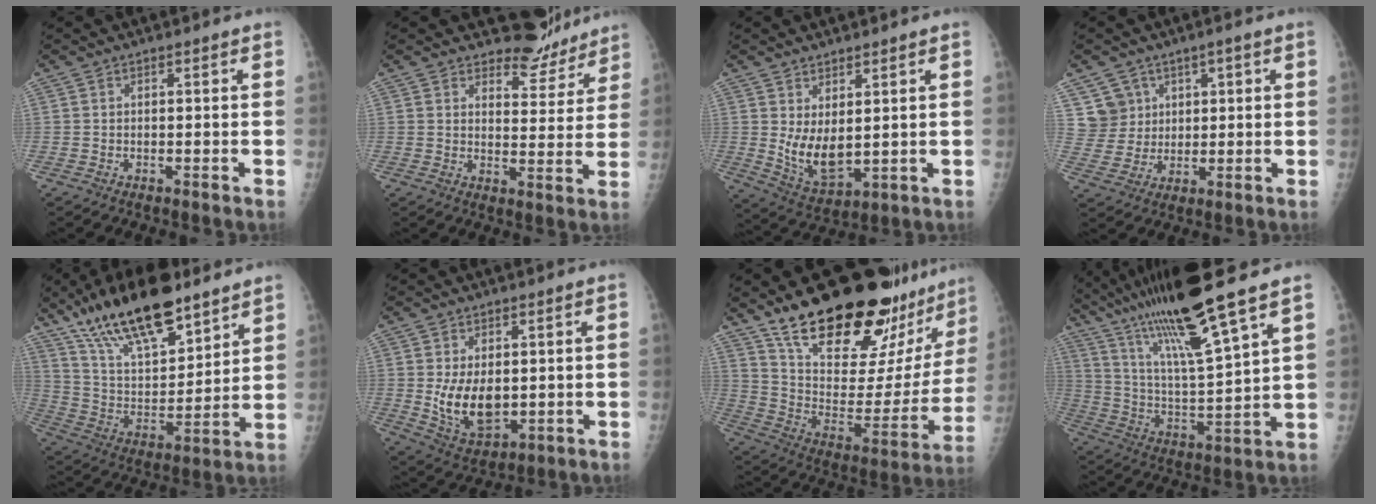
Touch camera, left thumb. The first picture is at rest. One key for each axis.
{"total": 7.7, "fx": 7.1, "fy": 3.0, "fz": 0.0, "tx": 0.031, "ty": -0.070, "tz": 0.093}
{"total": 8.4, "fx": 2.0, "fy": 5.1, "fz": 6.4, "tx": -0.099, "ty": -0.034, "tz": 0.055}
{"total": 6.9, "fx": 3.2, "fy": 6.1, "fz": 0.5, "tx": 0.031, "ty": -0.022, "tz": 0.066}
{"total": 23.0, "fx": 15.8, "fy": 8.7, "fz": 14.2, "tx": -0.211, "ty": -0.056, "tz": 0.280}
{"total": 10.4, "fx": 0.2, "fy": 6.7, "fz": 8.0, "tx": -0.114, "ty": -0.020, "tz": 0.021}
{"total": 32.3, "fx": 23.0, "fy": 11.1, "fz": 19.8, "tx": -0.270, "ty": -0.100, "tz": 0.350}
{"total": 19.6, "fx": 13.8, "fy": 0.7, "fz": 13.9, "tx": -0.241, "ty": -0.056, "tz": 0.255}